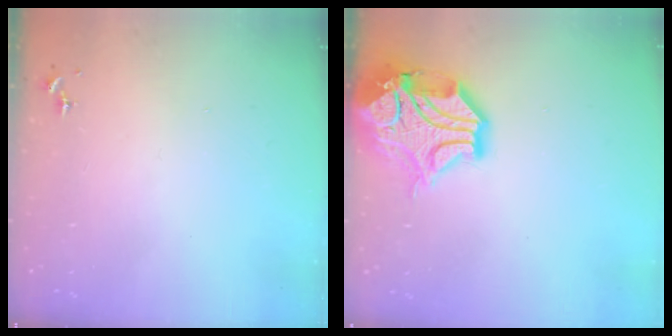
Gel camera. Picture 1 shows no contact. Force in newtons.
{"total": 17.6, "press": 17.4, "slide": 2.6}